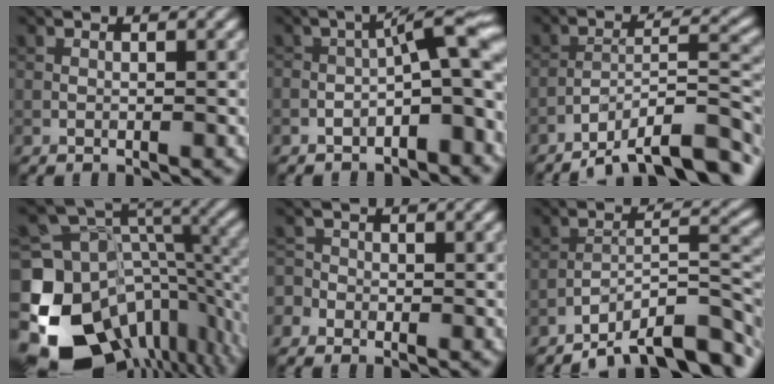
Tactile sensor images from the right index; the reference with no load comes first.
{"total": 5.6, "force": [-1.9, 1.7, 5.0], "torque": [-0.063, 0.020, -0.039]}
{"total": 10.1, "force": [-7.4, 2.6, 6.3], "torque": [-0.086, 0.010, -0.128]}
{"total": 16.7, "force": [-7.3, 12.0, 9.1], "torque": [-0.209, -0.017, -0.103]}
{"total": 1.9, "force": [-1.1, 1.5, 0.5], "torque": [-0.002, 0.008, -0.024]}
{"total": 9.2, "force": [-6.9, 2.5, 5.4], "torque": [-0.069, 0.007, -0.122]}